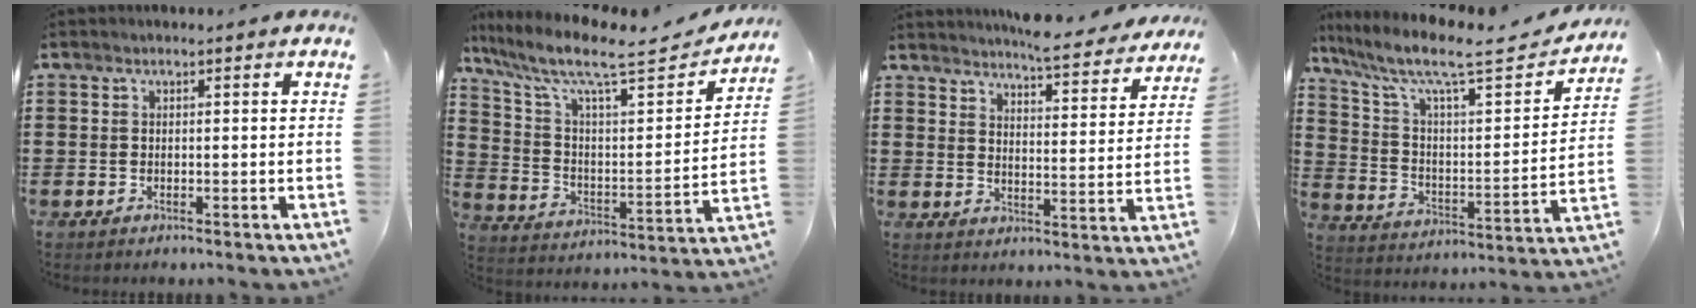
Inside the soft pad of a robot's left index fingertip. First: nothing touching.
{"total": 11.1, "force": [8.4, 2.2, 6.8], "torque": [-0.156, -0.051, 0.139]}
{"total": 5.8, "force": [5.6, -0.4, 1.5], "torque": [-0.038, -0.042, 0.093]}
{"total": 10.5, "force": [8.0, 1.8, 6.6], "torque": [-0.150, -0.052, 0.129]}